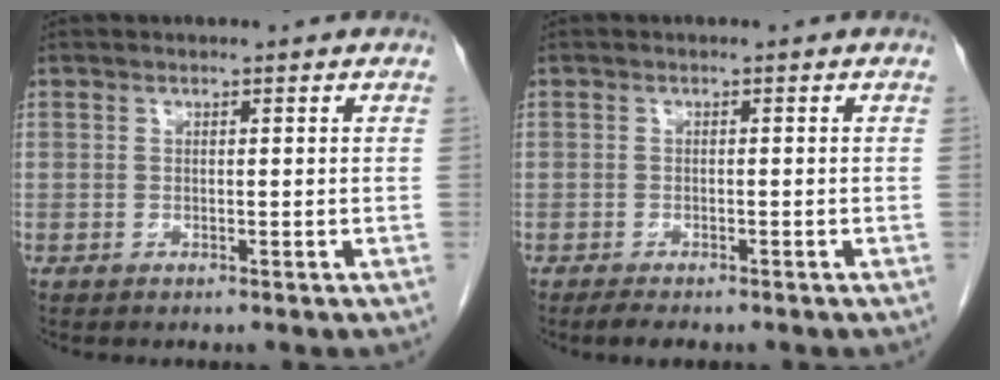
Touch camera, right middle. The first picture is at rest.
{"total": 2.1, "force": [-1.7, 0.7, 1.1], "torque": [-0.024, -0.005, -0.025]}